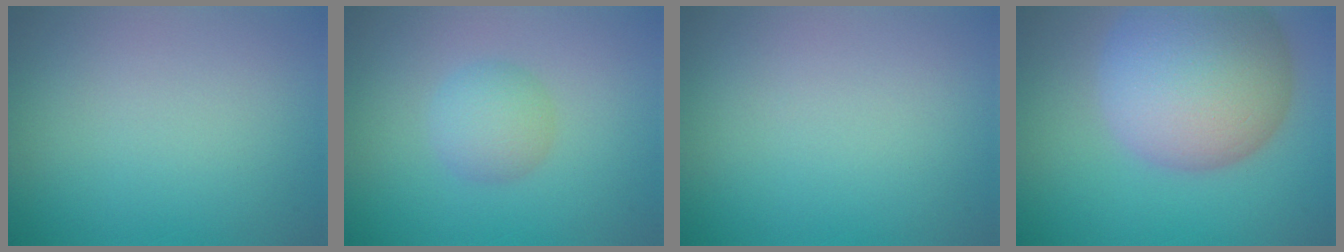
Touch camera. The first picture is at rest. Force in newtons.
{"total": 2.5, "press": 2.5, "slide": 0.1}
{"total": 0.0}
{"total": 13.1, "press": 13.1, "slide": 0.8}